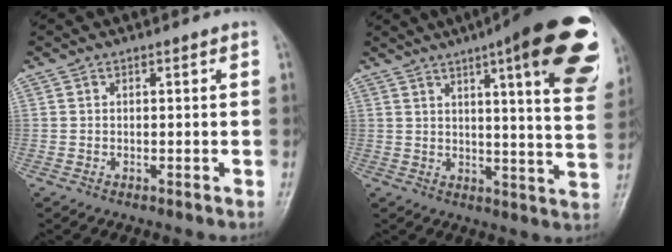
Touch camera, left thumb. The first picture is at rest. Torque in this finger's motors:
{"motor_torque": [2.51, 1.10, 1.80, -0.97, 0.28]}